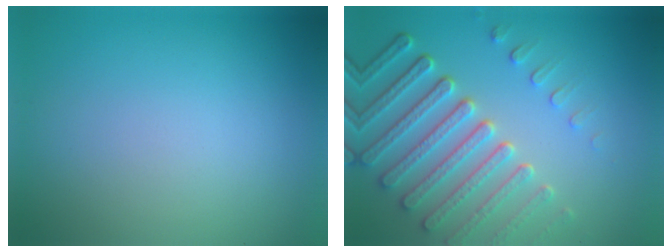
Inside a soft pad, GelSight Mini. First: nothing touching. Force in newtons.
{"total": 6.7, "press": 5.4, "slide": 4.1}